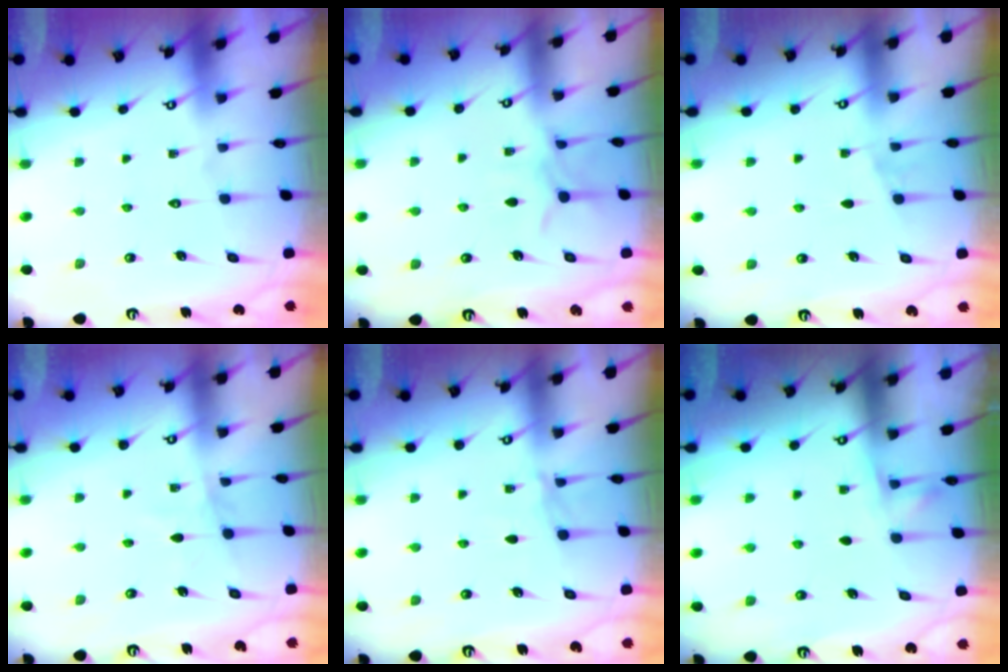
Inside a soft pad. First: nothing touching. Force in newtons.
{"total": 4.6, "press": 4.6, "slide": 0.6}
{"total": 4.2, "press": 3.5, "slide": 2.3}
{"total": 2.6, "press": 2.6, "slide": 0.3}
{"total": 4.5, "press": 4.5, "slide": 0.5}
{"total": 3.0, "press": 3.0, "slide": 0.4}